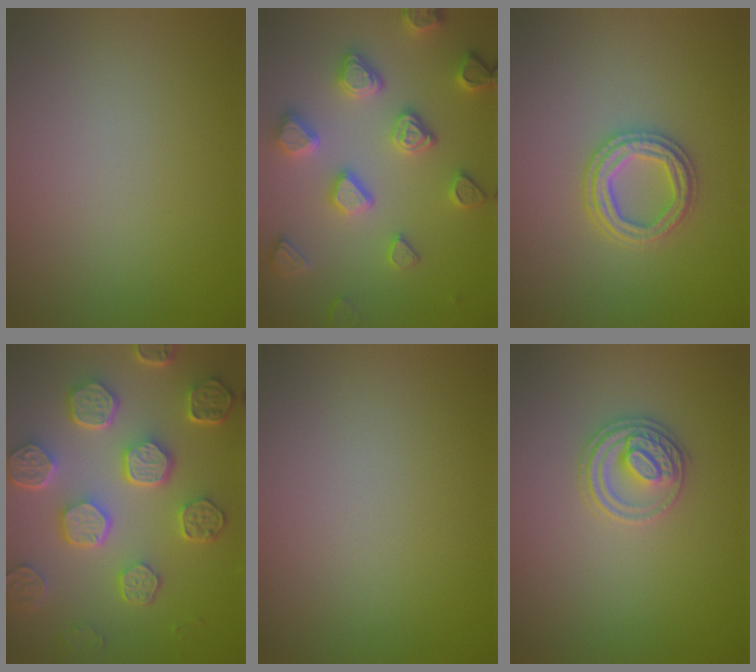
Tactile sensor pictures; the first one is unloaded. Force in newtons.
{"total": 4.8, "press": 4.6, "slide": 1.2}
{"total": 2.9, "press": 2.9, "slide": 0.6}
{"total": 8.0, "press": 6.1, "slide": 5.2}
{"total": 0.0}
{"total": 2.8, "press": 2.7, "slide": 0.5}